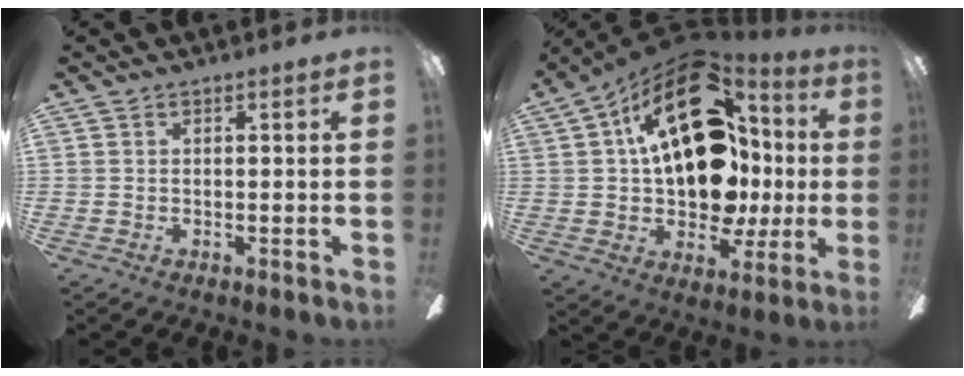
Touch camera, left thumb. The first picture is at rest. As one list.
[{"total": 25.1, "force": [6.7, 15.4, 18.6], "torque": [-0.322, -0.029, 0.117]}]